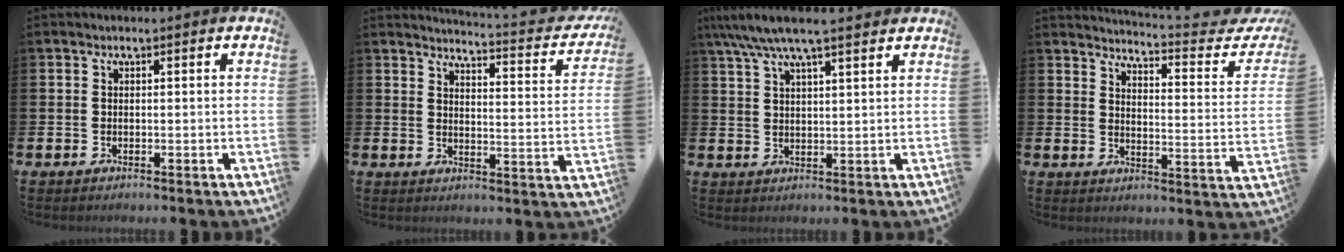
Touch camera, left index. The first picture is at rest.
{"total": 3.3, "force": [3.2, 0.0, 0.9], "torque": [-0.018, -0.041, 0.044]}
{"total": 5.9, "force": [5.0, 0.8, 3.0], "torque": [-0.067, -0.014, 0.090]}
{"total": 3.9, "force": [3.5, -0.1, 1.5], "torque": [-0.026, -0.044, 0.045]}